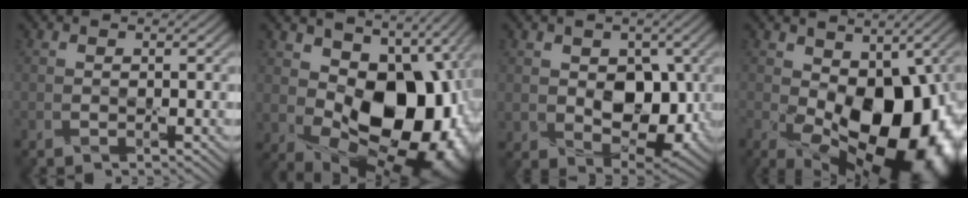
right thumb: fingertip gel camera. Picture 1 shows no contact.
{"total": 17.3, "force": [0.9, 12.0, 12.3], "torque": [-0.155, -0.035, 0.035]}
{"total": 8.0, "force": [0.2, 5.7, 5.5], "torque": [-0.102, -0.024, 0.010]}
{"total": 18.1, "force": [-2.3, 10.7, 14.4], "torque": [-0.208, -0.052, -0.004]}